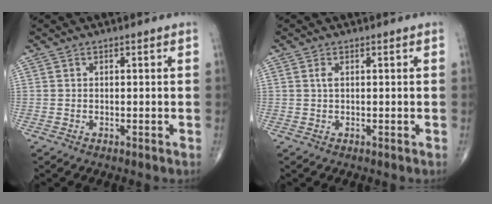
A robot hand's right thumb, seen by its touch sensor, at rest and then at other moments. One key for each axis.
{"total": 1.1, "fx": 0.3, "fy": 0.4, "fz": 1.0, "tx": -0.025, "ty": 0.005, "tz": 0.008}